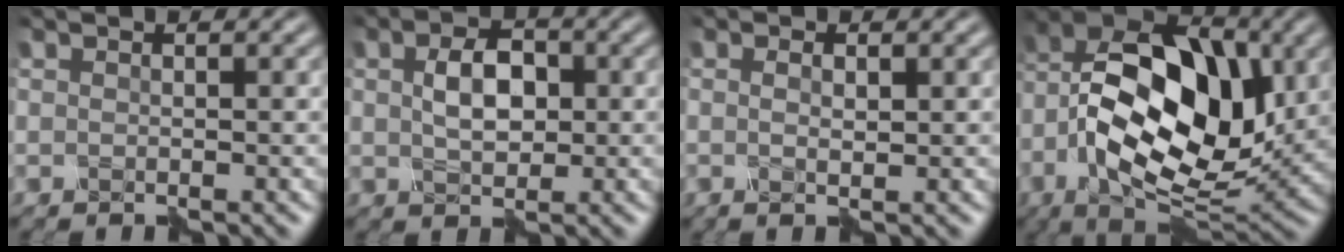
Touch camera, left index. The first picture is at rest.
{"total": 3.7, "force": [0.3, 2.4, 2.8], "torque": [-0.057, 0.004, 0.003]}
{"total": 1.0, "force": [0.1, 0.4, 0.9], "torque": [-0.017, -0.002, 0.001]}
{"total": 13.4, "force": [-0.7, 7.8, 10.9], "torque": [-0.183, 0.018, -0.024]}